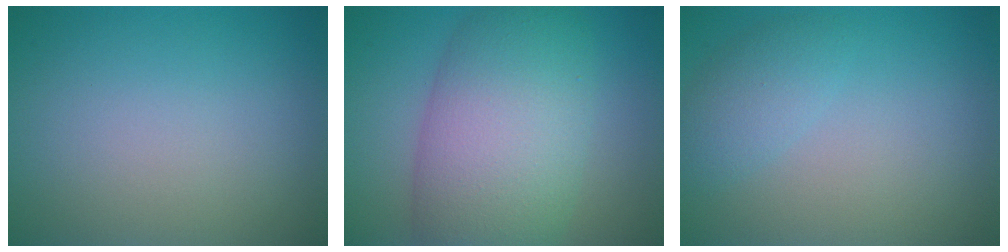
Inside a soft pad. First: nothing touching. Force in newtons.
{"total": 10.3, "press": 10.3, "slide": 0.2}
{"total": 2.3, "press": 2.3, "slide": 0.2}